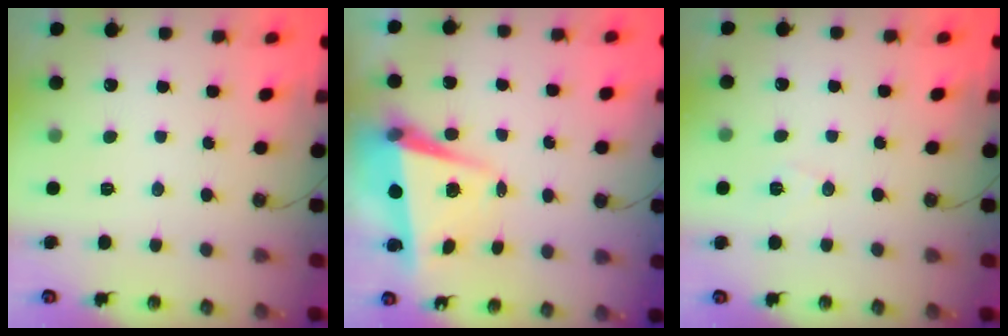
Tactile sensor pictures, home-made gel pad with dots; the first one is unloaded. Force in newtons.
{"total": 5.8, "press": 4.9, "slide": 3.1}
{"total": 6.7, "press": 5.0, "slide": 4.5}